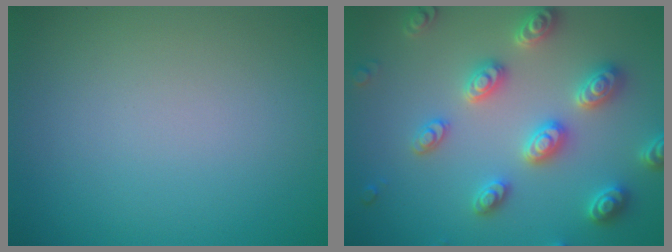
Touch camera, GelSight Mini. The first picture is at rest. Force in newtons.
{"total": 5.3, "press": 5.1, "slide": 1.2}